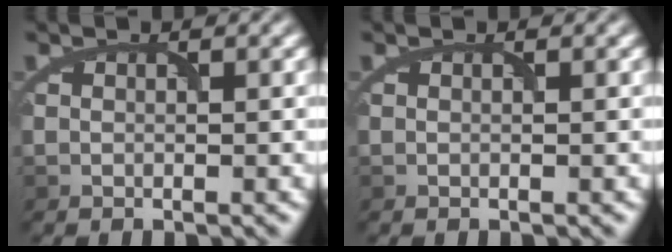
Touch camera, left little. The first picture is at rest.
{"total": 0.0}